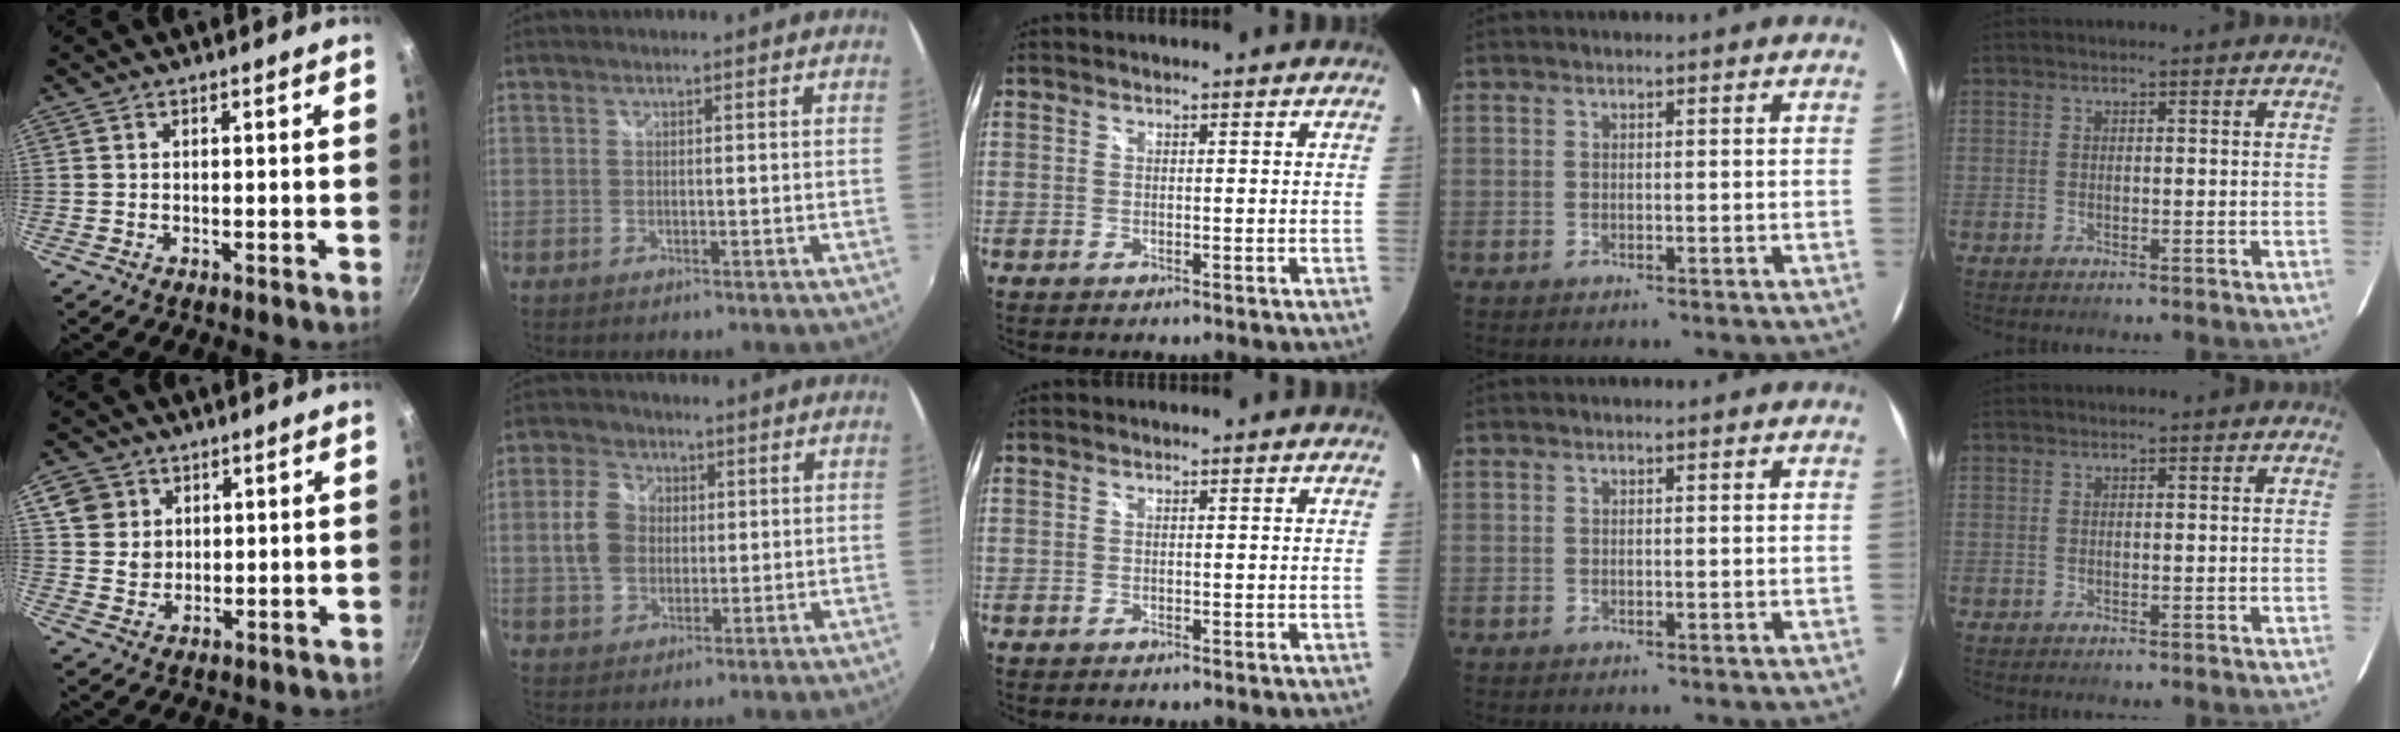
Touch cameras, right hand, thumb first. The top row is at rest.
{"thumb": {"total": 6.7, "force": [2.7, 5.9, 1.7], "torque": [0.006, -0.003, 0.056]}, "index": {"total": 7.3, "force": [0.7, 5.8, 4.4], "torque": [-0.093, 0.020, 0.014]}}